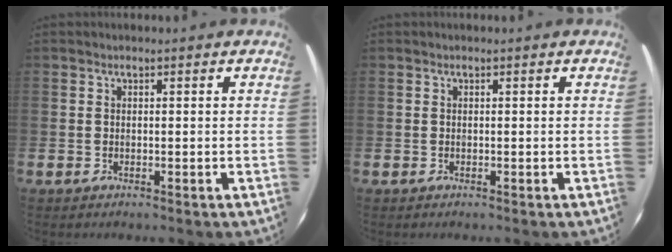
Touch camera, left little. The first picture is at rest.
{"total": 0.0}